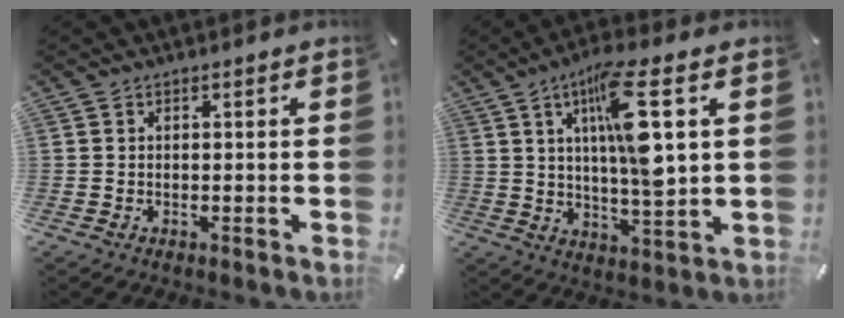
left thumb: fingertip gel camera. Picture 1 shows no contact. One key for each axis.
{"total": 14.9, "fx": 4.9, "fy": 3.4, "fz": 13.6, "tx": -0.235, "ty": -0.015, "tz": 0.073}